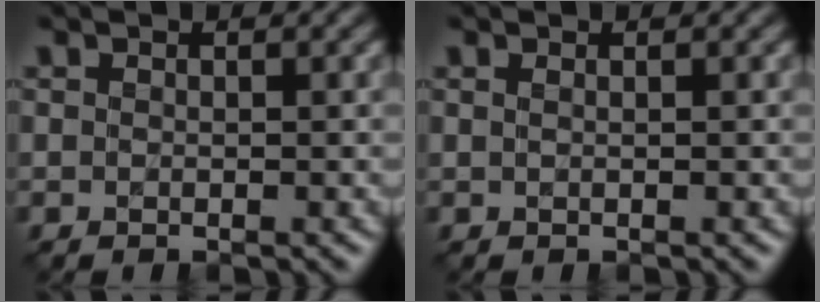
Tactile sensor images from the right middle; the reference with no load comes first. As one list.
[{"total": 0.7, "force": [0.4, 0.3, 0.5], "torque": [-0.007, -0.001, -0.001]}]